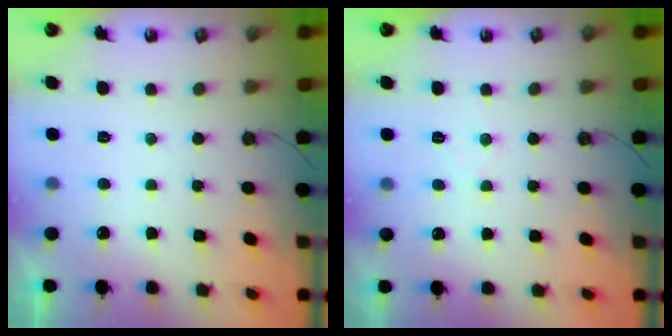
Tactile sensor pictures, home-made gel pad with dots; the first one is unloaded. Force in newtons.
{"total": 4.8, "press": 4.8, "slide": 0.3}